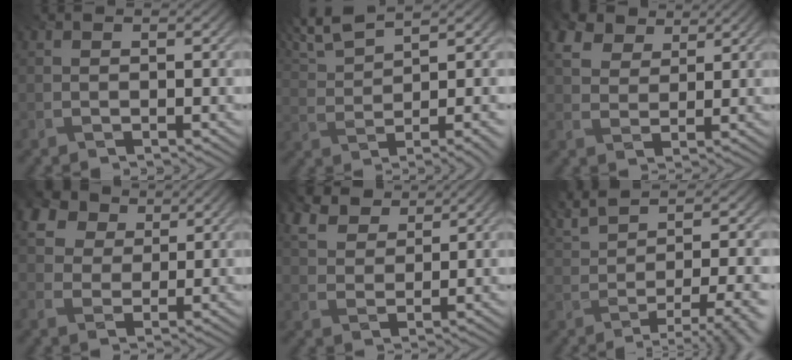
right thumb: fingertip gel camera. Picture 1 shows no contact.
{"total": 6.4, "force": [4.1, 1.0, 4.8], "torque": [-0.082, 0.021, 0.072]}
{"total": 5.2, "force": [3.4, 2.8, 2.7], "torque": [-0.065, 0.010, 0.059]}
{"total": 7.4, "force": [4.0, 5.0, 3.8], "torque": [-0.114, 0.023, 0.053]}
{"total": 5.4, "force": [4.0, 2.3, 2.8], "torque": [-0.068, 0.010, 0.074]}
{"total": 8.1, "force": [2.0, 1.5, 7.7], "torque": [-0.088, 0.019, 0.028]}